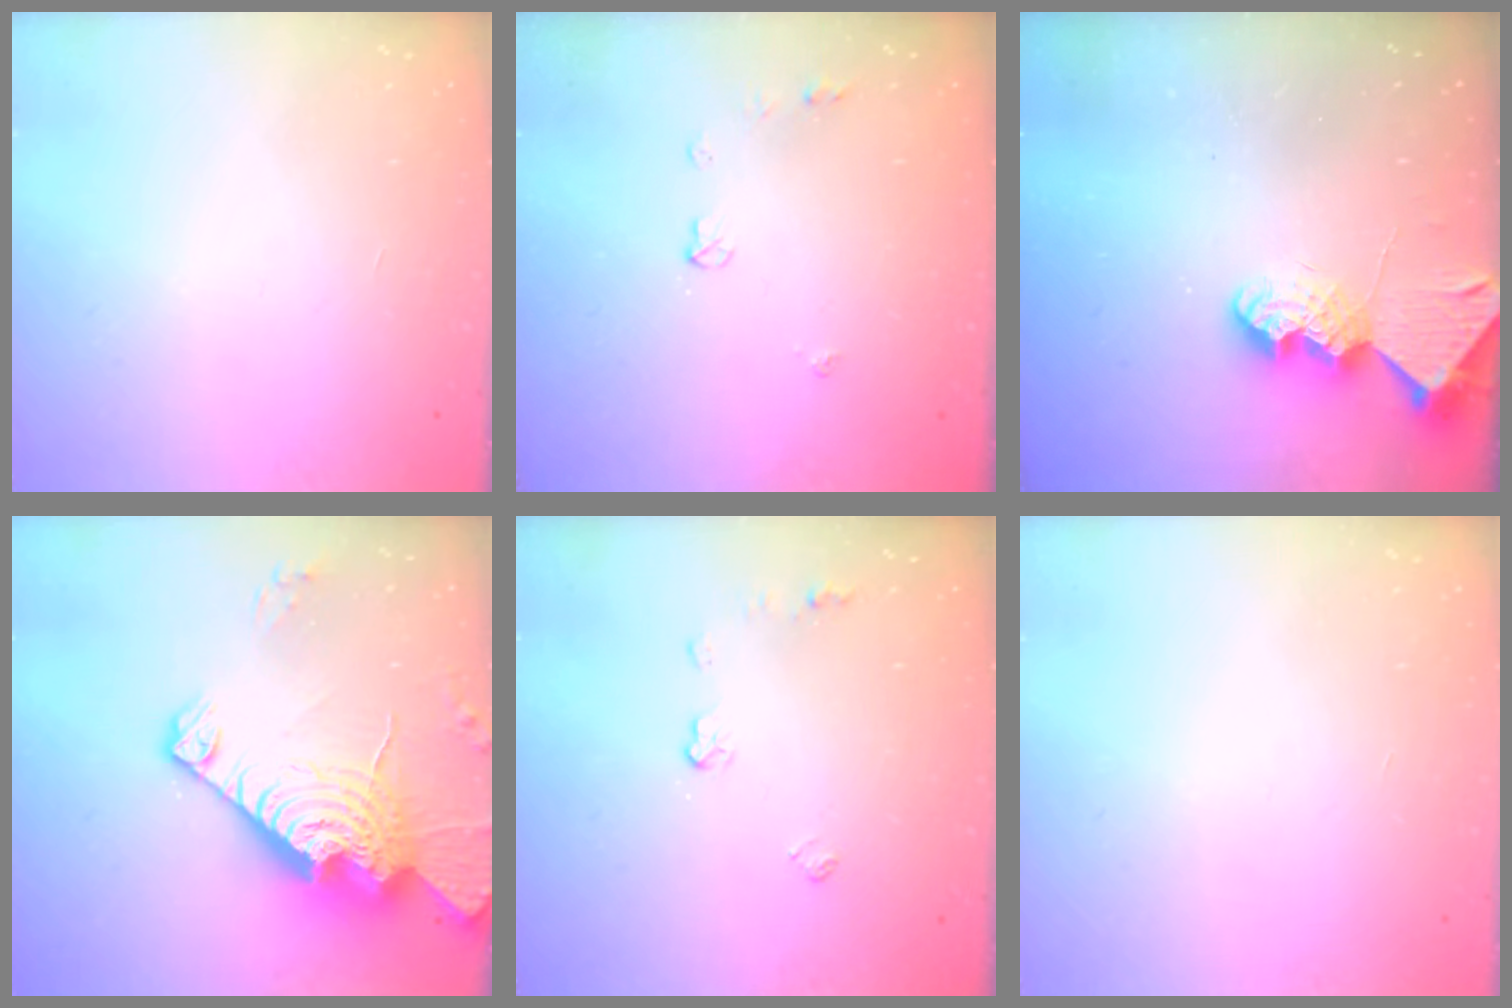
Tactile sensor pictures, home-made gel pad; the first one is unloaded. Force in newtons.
{"total": 4.5, "press": 4.5, "slide": 0.6}
{"total": 9.1, "press": 9.0, "slide": 0.7}
{"total": 21.7, "press": 21.6, "slide": 2.0}
{"total": 4.0, "press": 4.0, "slide": 0.7}
{"total": 0.0}